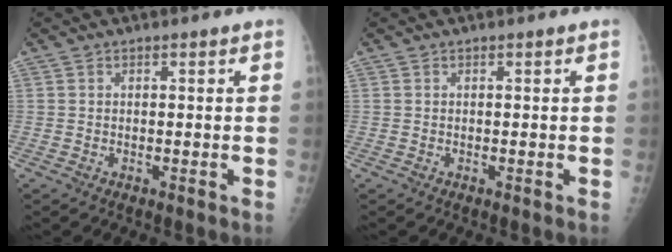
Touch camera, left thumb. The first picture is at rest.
{"total": 0.0}